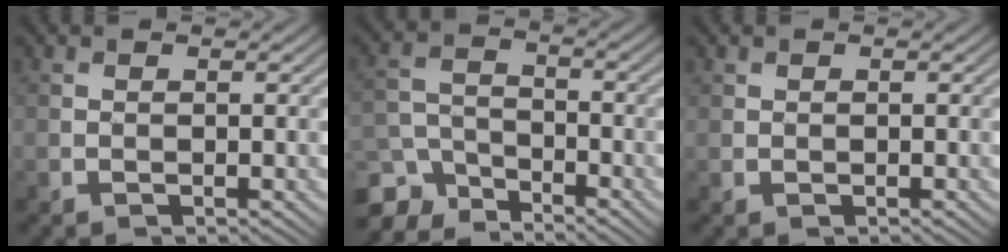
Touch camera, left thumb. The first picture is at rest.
{"total": 6.4, "force": [-5.3, 2.8, 2.1], "torque": [-0.045, -0.004, -0.115]}
{"total": 0.6, "force": [0.3, 0.5, 0.1], "torque": [0.000, -0.003, 0.007]}